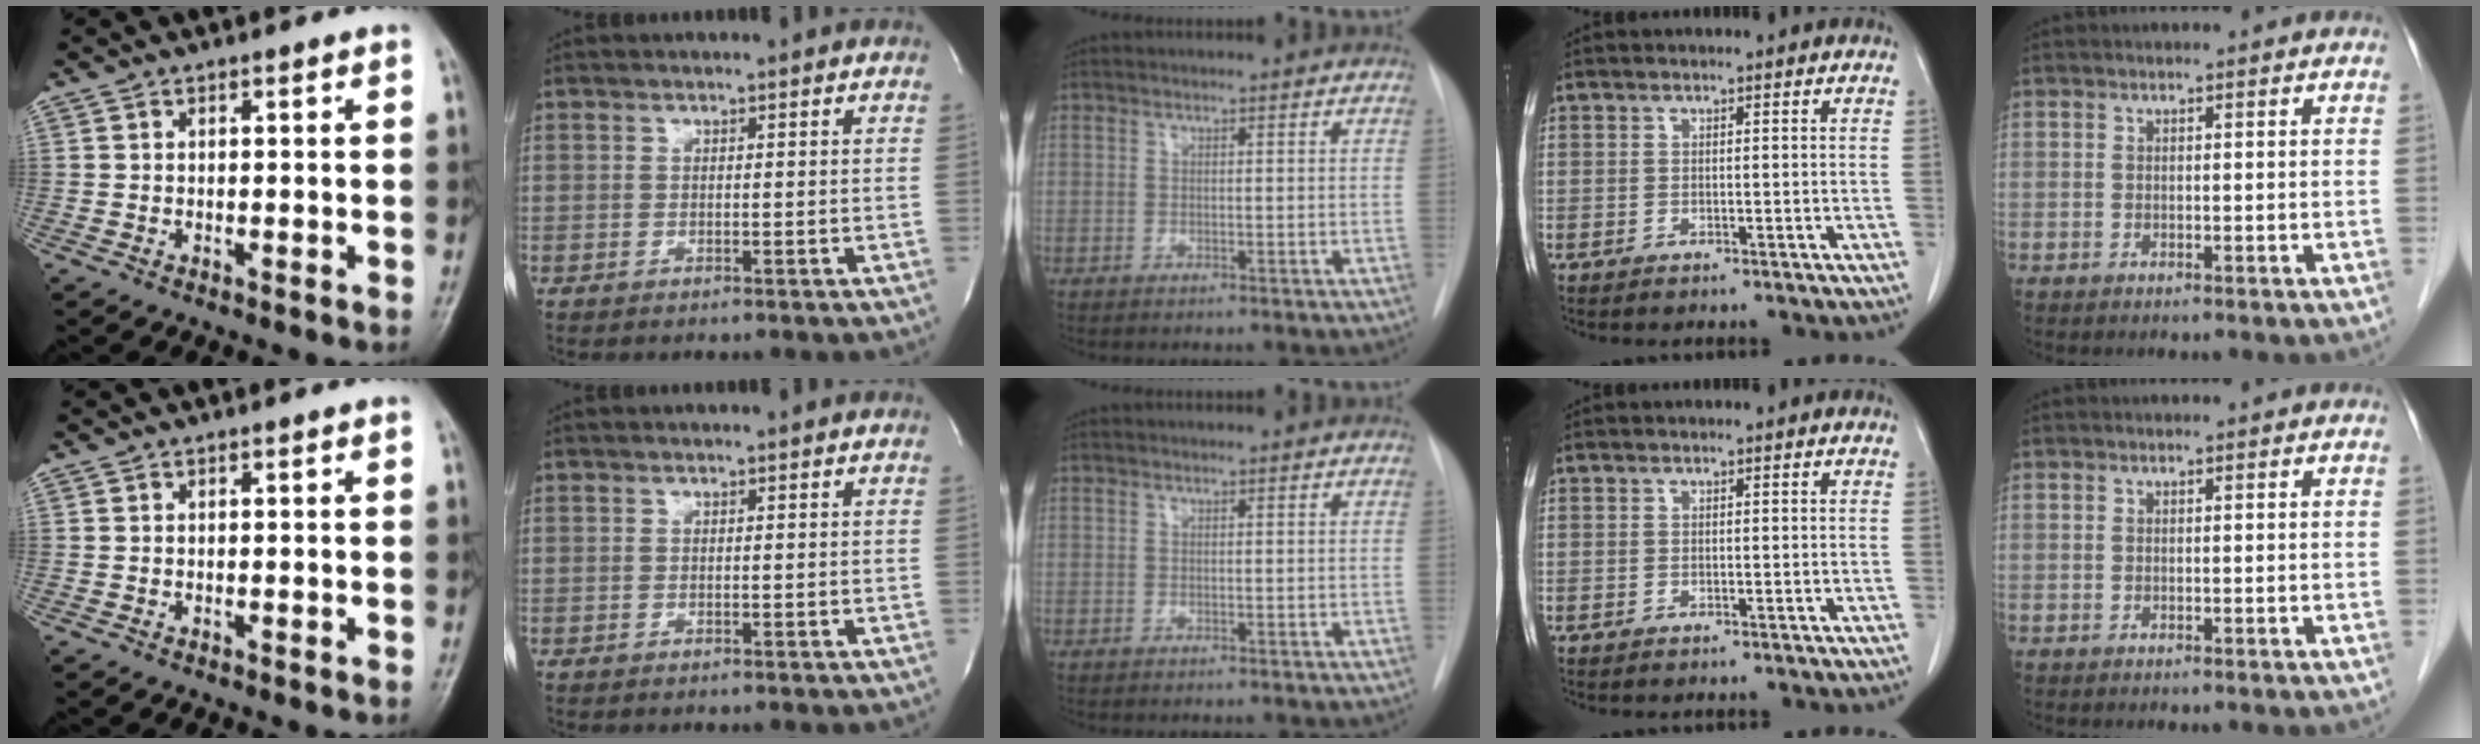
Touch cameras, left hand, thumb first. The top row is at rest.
{}